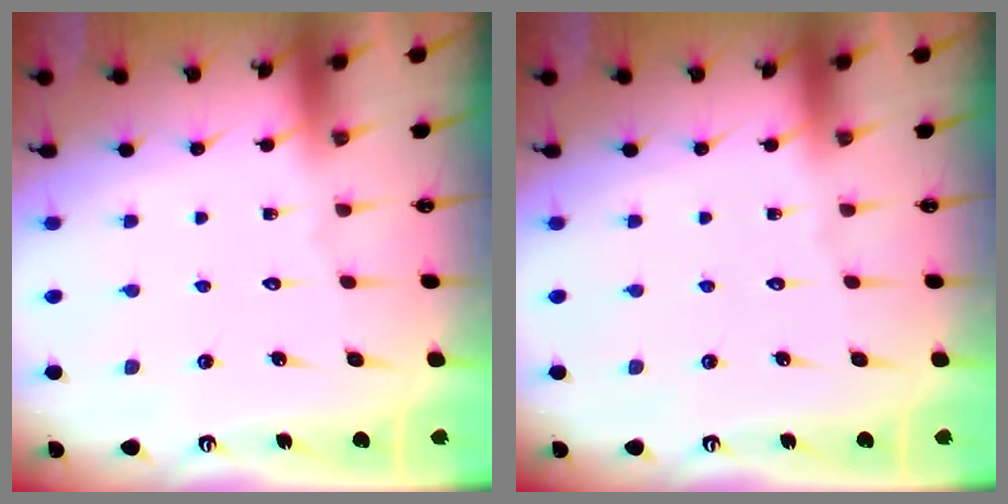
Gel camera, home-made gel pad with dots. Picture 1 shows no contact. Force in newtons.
{"total": 0.0}